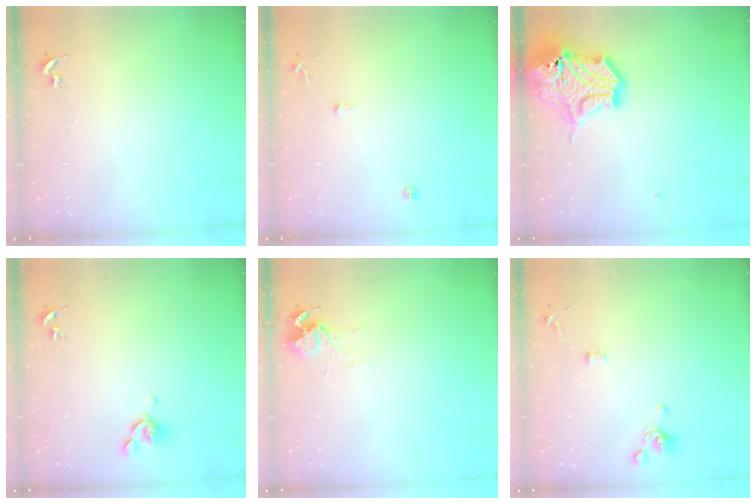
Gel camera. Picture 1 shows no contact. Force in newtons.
{"total": 7.4, "press": 7.4, "slide": 0.8}
{"total": 18.5, "press": 18.3, "slide": 2.6}
{"total": 6.8, "press": 6.7, "slide": 0.9}
{"total": 7.1, "press": 7.1, "slide": 0.5}
{"total": 4.2, "press": 4.1, "slide": 1.0}